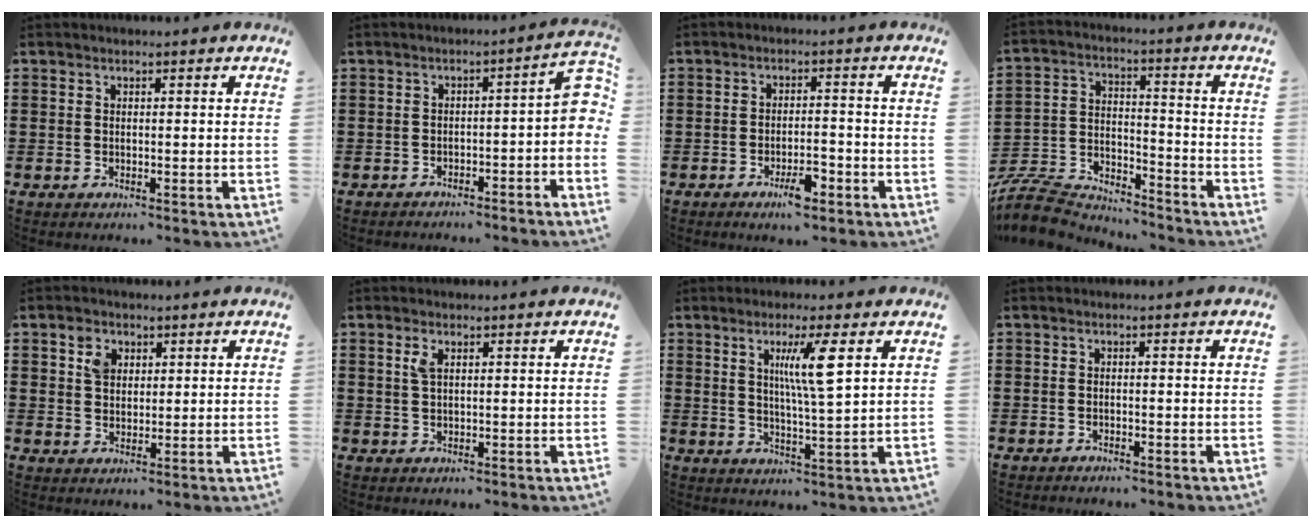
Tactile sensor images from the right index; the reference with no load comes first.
{"total": 5.6, "force": [-2.4, 1.5, 4.9], "torque": [-0.069, -0.003, -0.050]}
{"total": 4.6, "force": [-2.6, 1.2, 3.5], "torque": [-0.068, -0.001, -0.049]}
{"total": 8.2, "force": [-7.8, 1.9, 1.5], "torque": [-0.047, 0.008, -0.158]}
{"total": 3.4, "force": [1.7, 2.6, 1.5], "torque": [-0.040, 0.009, 0.030]}
{"total": 2.0, "force": [0.8, 0.8, 1.6], "torque": [-0.036, 0.004, 0.013]}
{"total": 7.1, "force": [2.7, 0.4, 6.5], "torque": [-0.126, -0.001, 0.037]}
{"total": 0.6, "force": [-0.6, 0.0, 0.1], "torque": [-0.004, -0.002, -0.013]}